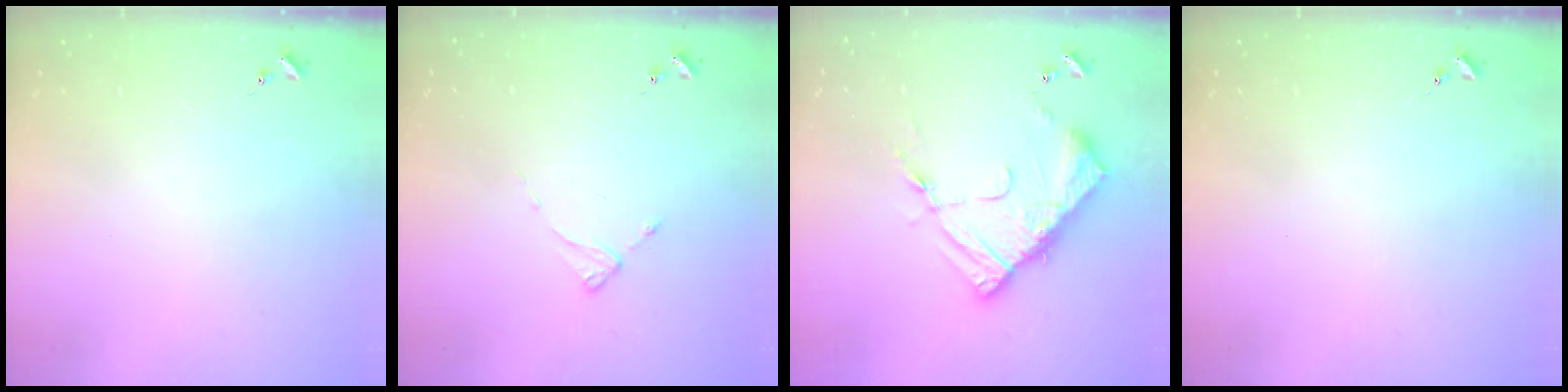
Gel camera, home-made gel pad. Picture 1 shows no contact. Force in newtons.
{"total": 2.4, "press": 2.4, "slide": 0.3}
{"total": 14.5, "press": 14.5, "slide": 1.3}
{"total": 0.0}